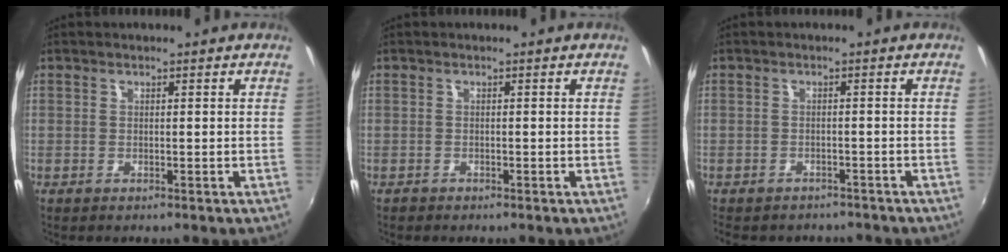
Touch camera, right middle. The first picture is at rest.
{"total": 0.7, "force": [-0.6, 0.4, 0.0], "torque": [-0.004, -0.001, -0.012]}
{"total": 8.2, "force": [-7.1, 2.9, 2.9], "torque": [-0.071, -0.032, -0.097]}